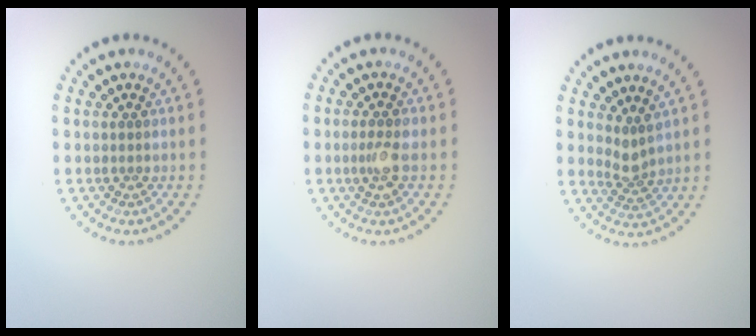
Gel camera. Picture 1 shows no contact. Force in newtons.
{"total": 1.6, "press": 1.5, "slide": 0.3}
{"total": 1.9, "press": 1.4, "slide": 1.3}